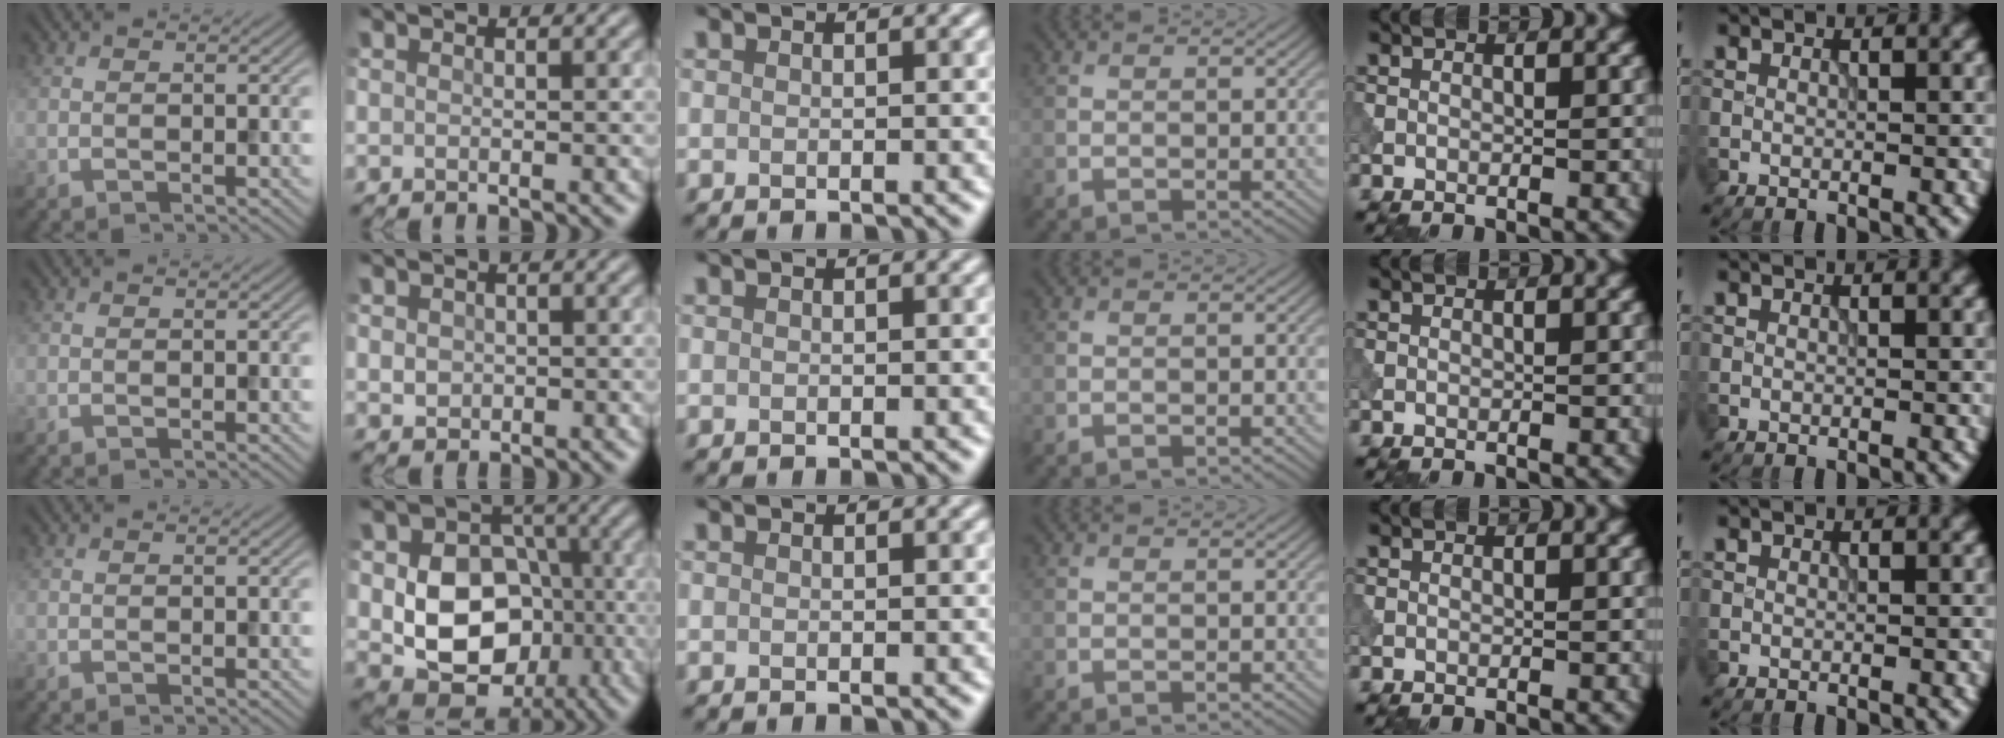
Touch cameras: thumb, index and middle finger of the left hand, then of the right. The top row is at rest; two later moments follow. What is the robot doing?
{"motion": "press", "object": "tv remote"}